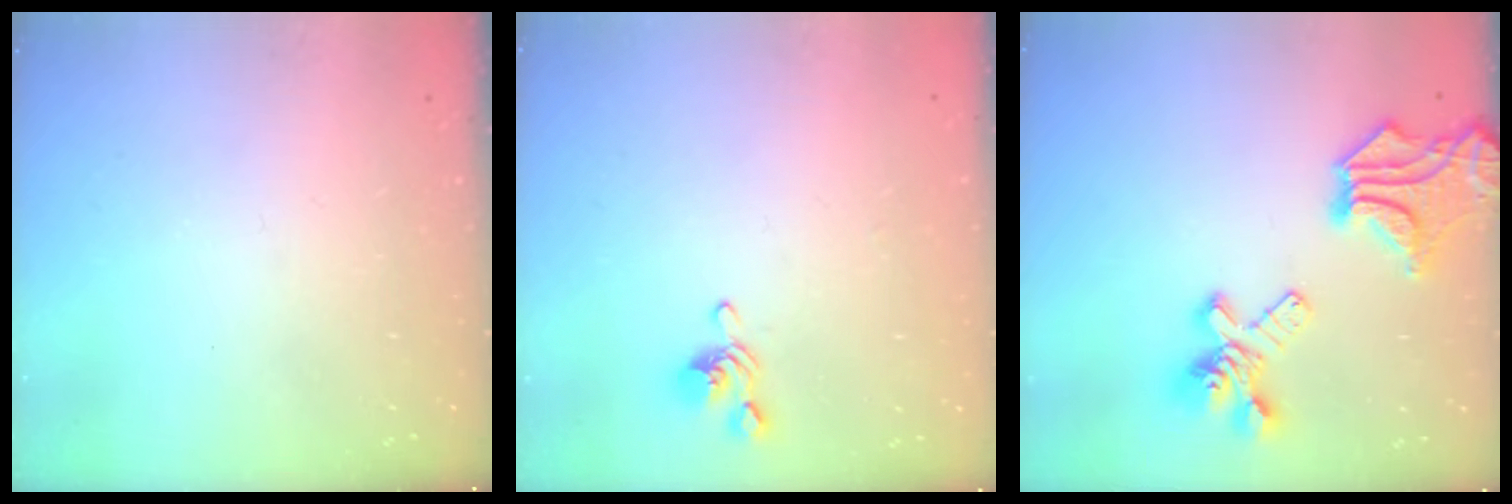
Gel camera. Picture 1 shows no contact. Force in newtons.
{"total": 1.1, "press": 0.8, "slide": 0.7}
{"total": 13.2, "press": 12.7, "slide": 3.4}